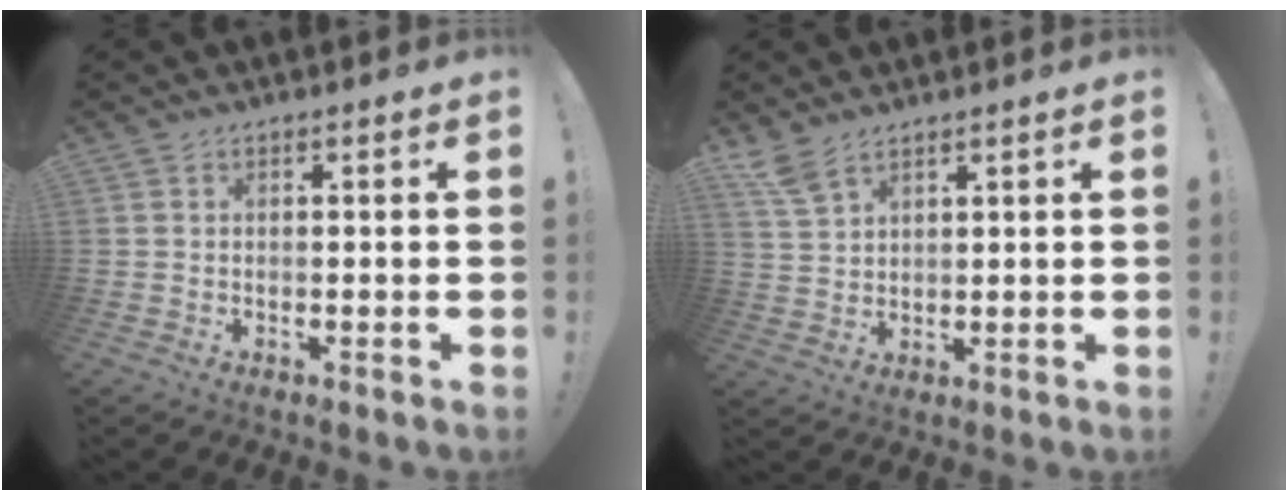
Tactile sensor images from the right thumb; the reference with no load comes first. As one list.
[{"total": 5.9, "force": [4.7, 2.2, 2.9], "torque": [-0.063, -0.020, 0.092]}]